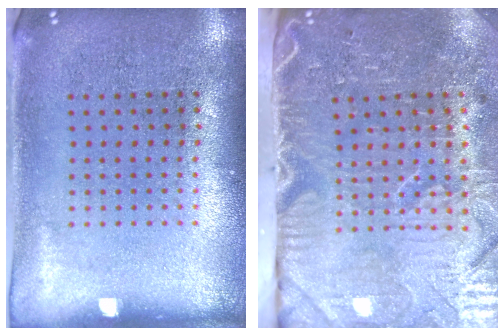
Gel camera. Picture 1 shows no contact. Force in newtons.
{"total": 5.3, "press": 4.4, "slide": 2.9}